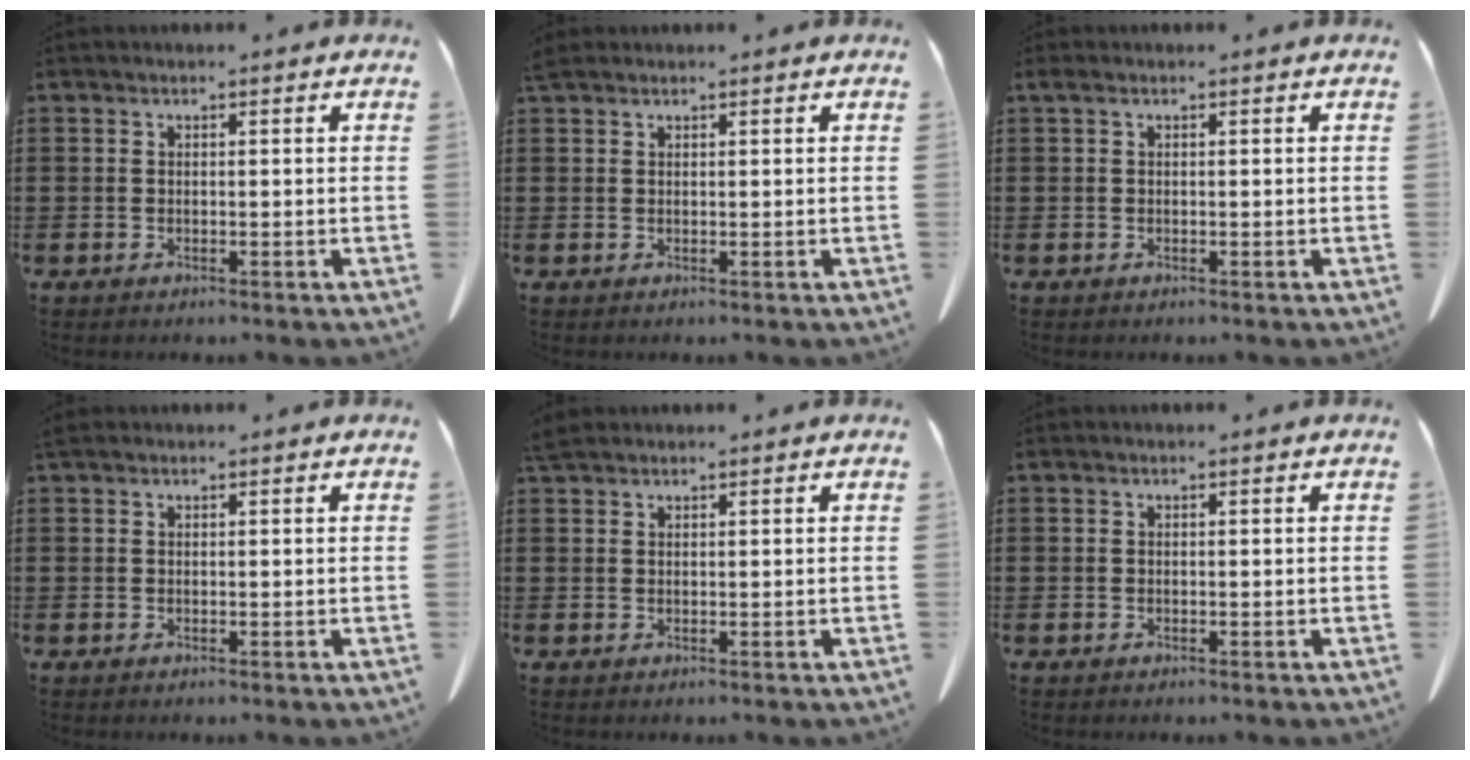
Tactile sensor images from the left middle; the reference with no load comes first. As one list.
[{"total": 1.1, "force": [1.0, 0.2, 0.3], "torque": [-0.010, -0.001, 0.021]}, {"total": 0.5, "force": [0.0, 0.2, 0.5], "torque": [-0.010, 0.004, -0.001]}, {"total": 0.6, "force": [0.5, 0.1, 0.3], "torque": [-0.007, 0.000, 0.011]}, {"total": 1.7, "force": [1.5, 0.3, 0.7], "torque": [-0.019, 0.001, 0.030]}, {"total": 0.0}]